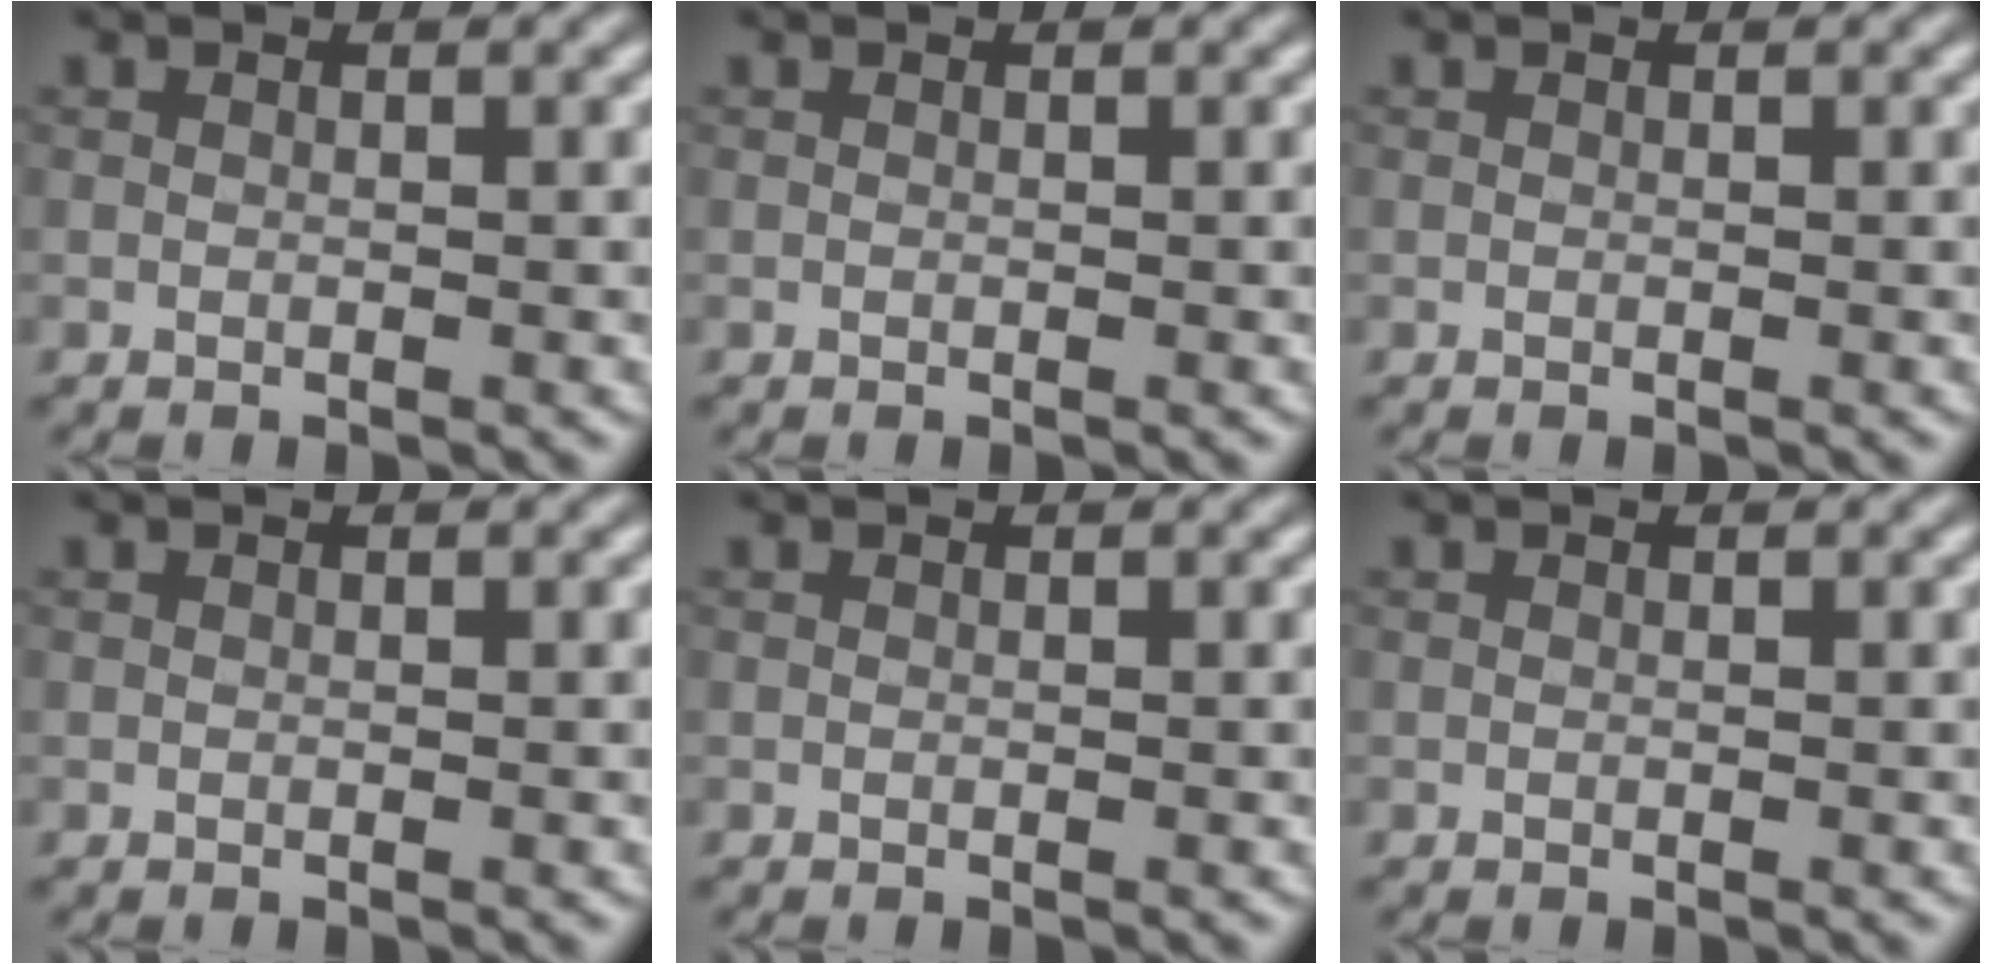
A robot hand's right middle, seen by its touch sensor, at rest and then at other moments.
{"total": 0.0}
{"total": 0.0}
{"total": 0.0}
{"total": 0.0}
{"total": 0.0}